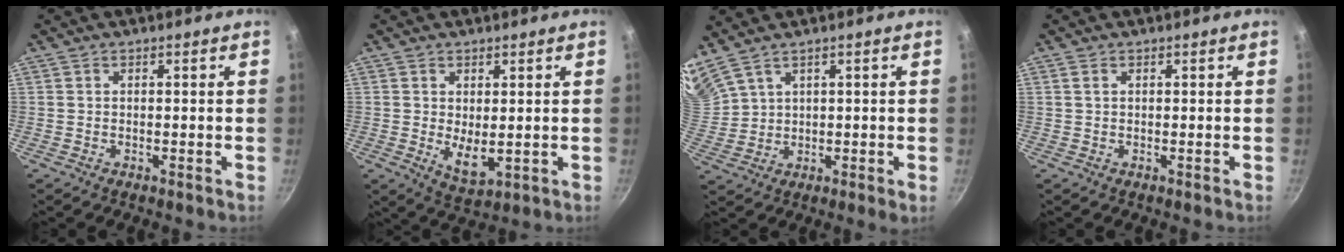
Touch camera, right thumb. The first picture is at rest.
{"total": 5.2, "force": [0.5, 2.8, 4.3], "torque": [-0.065, -0.020, 0.019]}
{"total": 7.6, "force": [5.6, 2.7, 4.2], "torque": [-0.090, -0.011, 0.121]}
{"total": 0.7, "force": [0.3, 0.4, 0.5], "torque": [-0.010, 0.000, 0.005]}